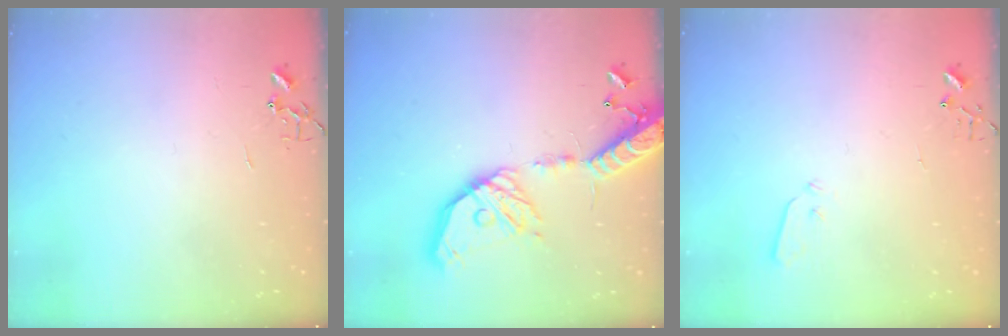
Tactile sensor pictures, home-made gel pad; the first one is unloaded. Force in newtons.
{"total": 20.9, "press": 20.5, "slide": 3.9}
{"total": 3.5, "press": 3.4, "slide": 0.6}